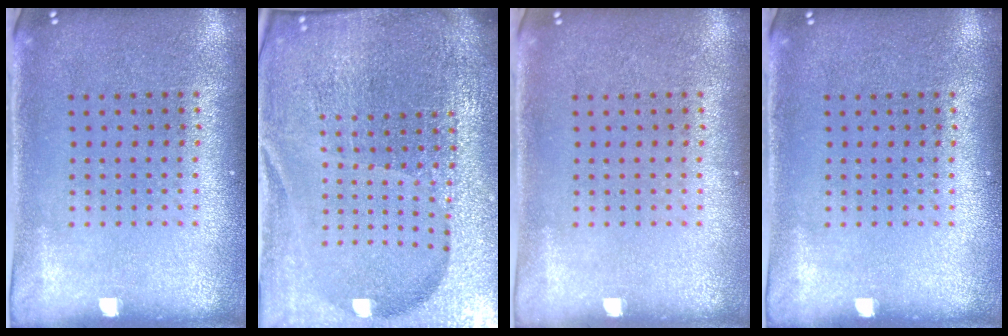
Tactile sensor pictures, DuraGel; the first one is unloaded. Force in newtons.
{"total": 6.8, "press": 5.9, "slide": 3.4}
{"total": 0.0}
{"total": 0.0}